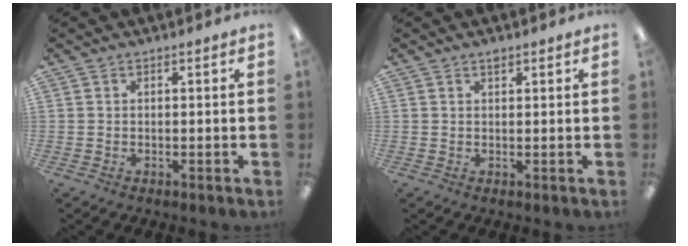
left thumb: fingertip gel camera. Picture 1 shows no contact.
{"total": 1.2, "force": [0.9, 0.5, 0.6], "torque": [-0.007, -0.003, 0.014]}